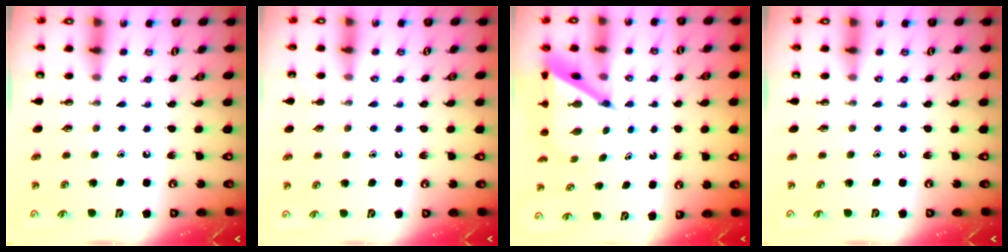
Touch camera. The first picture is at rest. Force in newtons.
{"total": 2.9, "press": 2.9, "slide": 0.4}
{"total": 7.4, "press": 7.4, "slide": 0.7}
{"total": 0.0}